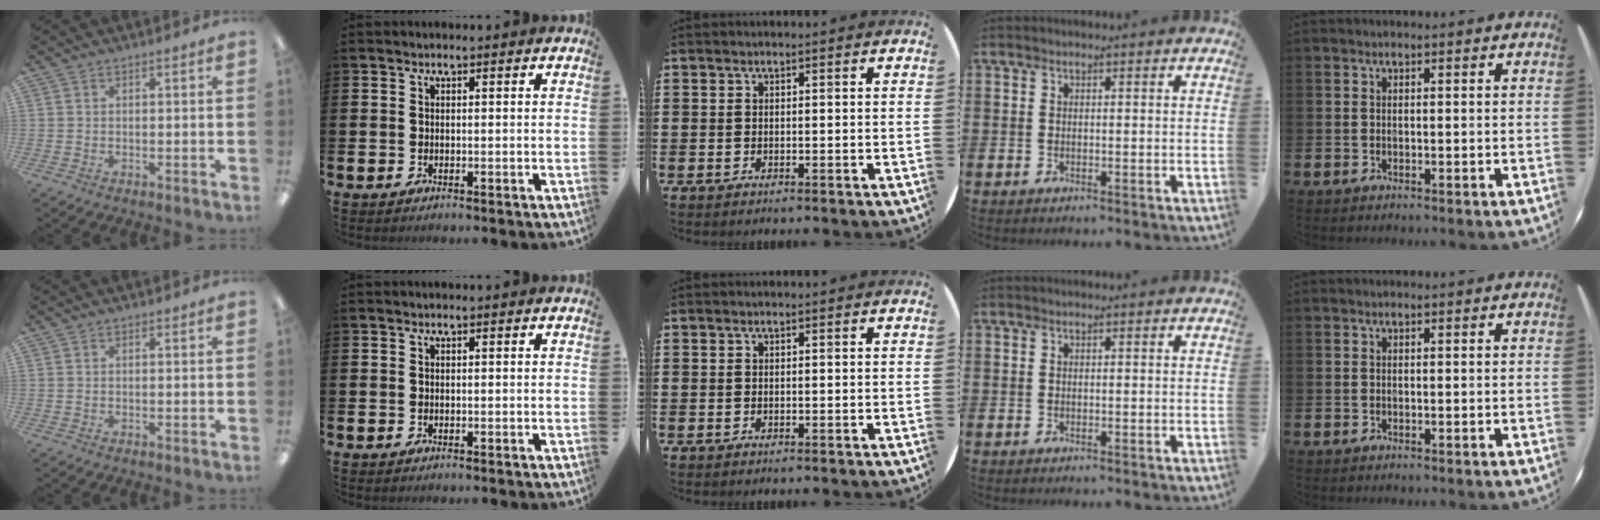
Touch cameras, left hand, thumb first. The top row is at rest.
{}